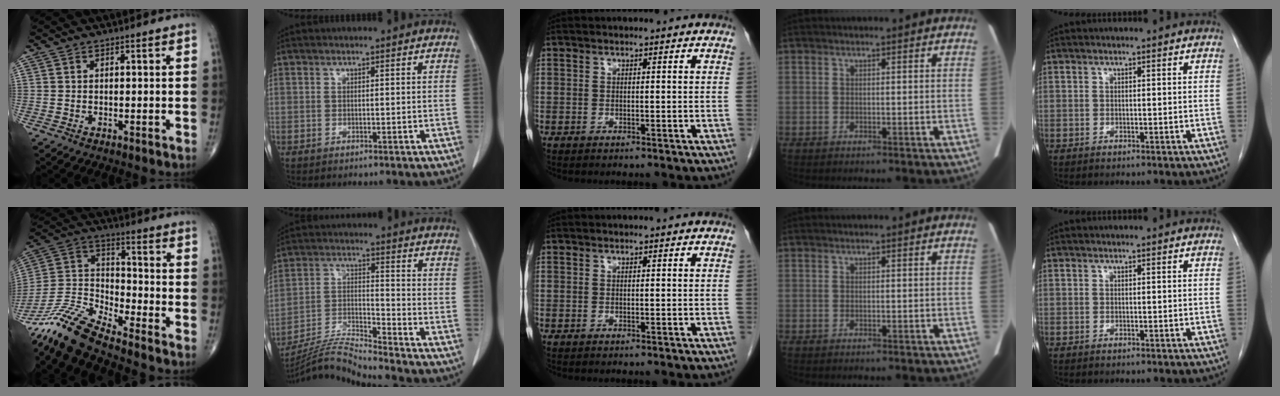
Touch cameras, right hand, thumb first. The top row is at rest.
{"thumb": {"total": 11.6, "force": [-10.8, 0.6, 4.2], "torque": [-0.104, 0.061, -0.223]}, "index": {"total": 9.0, "force": [-8.6, -2.1, 1.7], "torque": [-0.039, 0.000, -0.162]}}